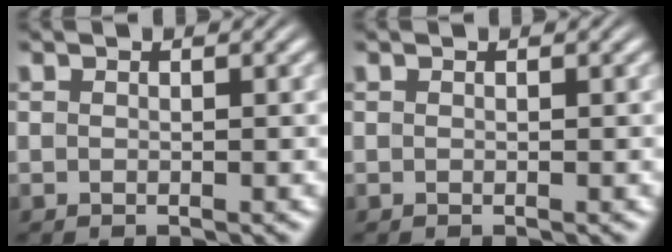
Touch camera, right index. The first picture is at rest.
{"total": 0.0}